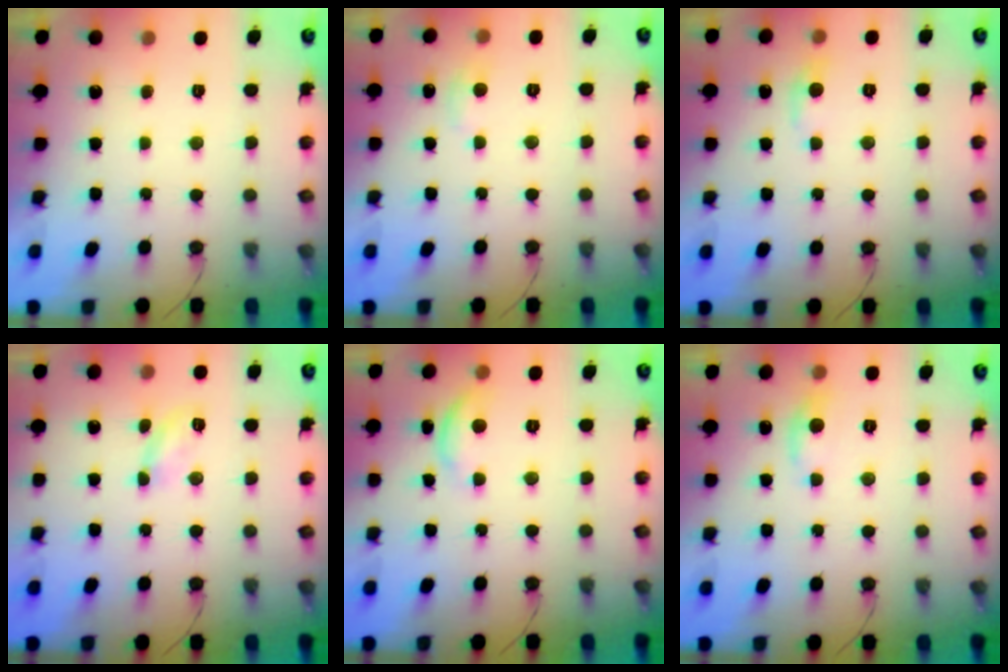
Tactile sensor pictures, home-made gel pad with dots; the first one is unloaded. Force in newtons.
{"total": 4.3, "press": 4.3, "slide": 0.6}
{"total": 5.2, "press": 5.1, "slide": 0.8}
{"total": 4.3, "press": 4.3, "slide": 0.6}
{"total": 6.9, "press": 6.8, "slide": 0.4}
{"total": 6.0, "press": 5.9, "slide": 0.6}